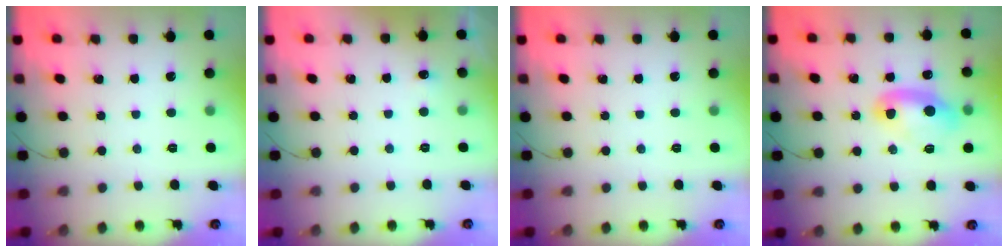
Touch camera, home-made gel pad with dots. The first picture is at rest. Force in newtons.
{"total": 2.4, "press": 2.2, "slide": 1.1}
{"total": 0.0}
{"total": 10.9, "press": 10.0, "slide": 4.3}